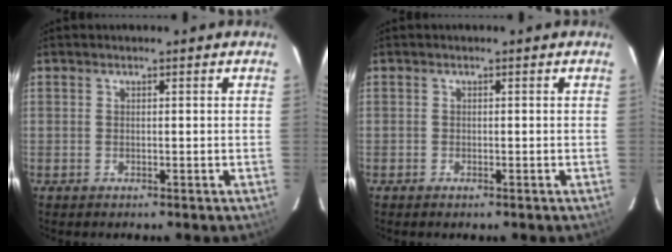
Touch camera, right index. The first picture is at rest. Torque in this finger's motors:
{"motor_torque": [0.24, -0.10, 0.06, -0.01]}